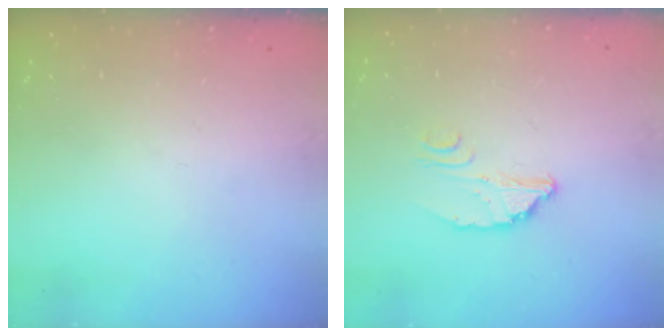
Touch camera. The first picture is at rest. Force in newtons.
{"total": 3.2, "press": 3.2, "slide": 0.2}